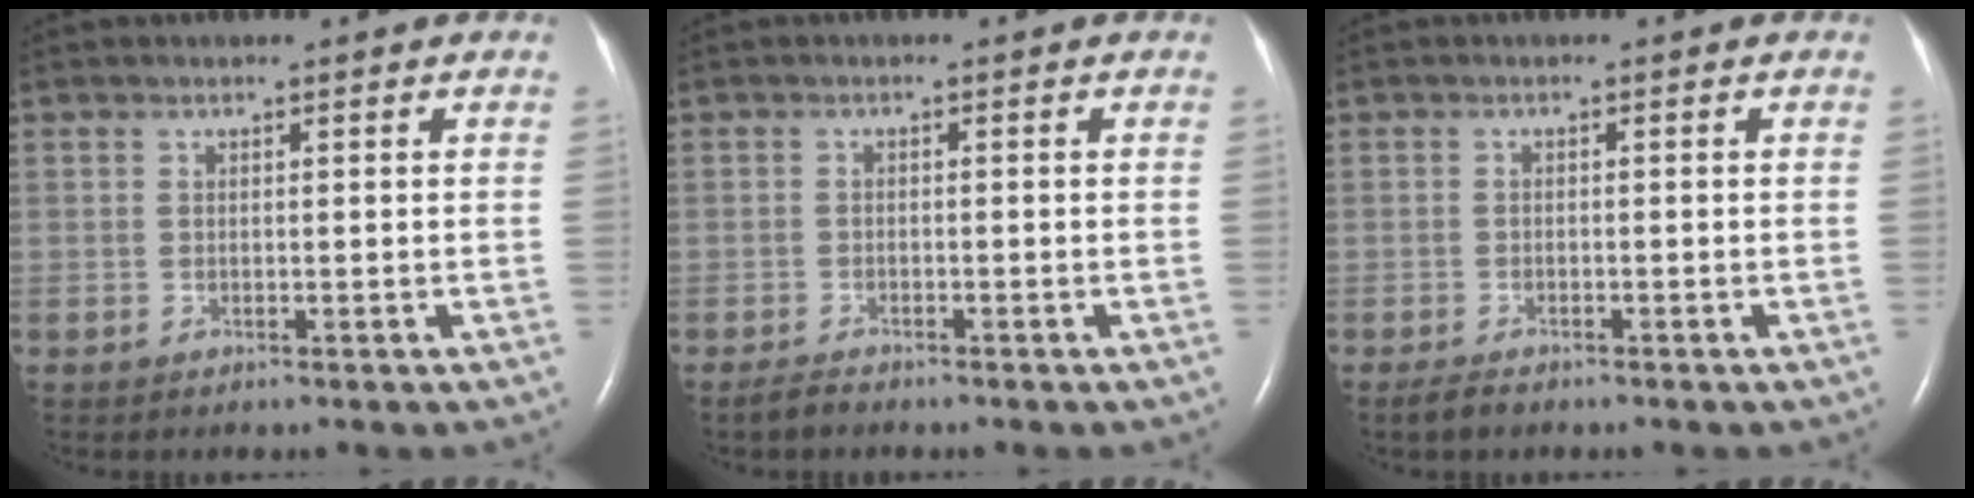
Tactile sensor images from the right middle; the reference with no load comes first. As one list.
[{"total": 1.4, "force": [-1.3, 0.3, 0.5], "torque": [-0.019, -0.004, -0.022]}, {"total": 1.8, "force": [-1.5, 0.6, 0.8], "torque": [-0.026, -0.004, -0.023]}]